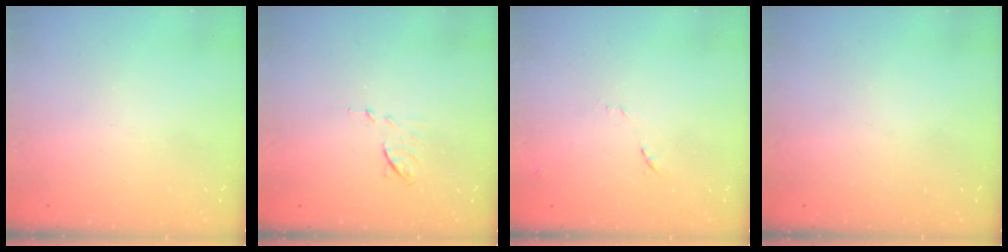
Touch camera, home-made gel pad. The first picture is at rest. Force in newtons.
{"total": 6.2, "press": 6.2, "slide": 0.9}
{"total": 7.1, "press": 7.1, "slide": 0.6}
{"total": 0.0}